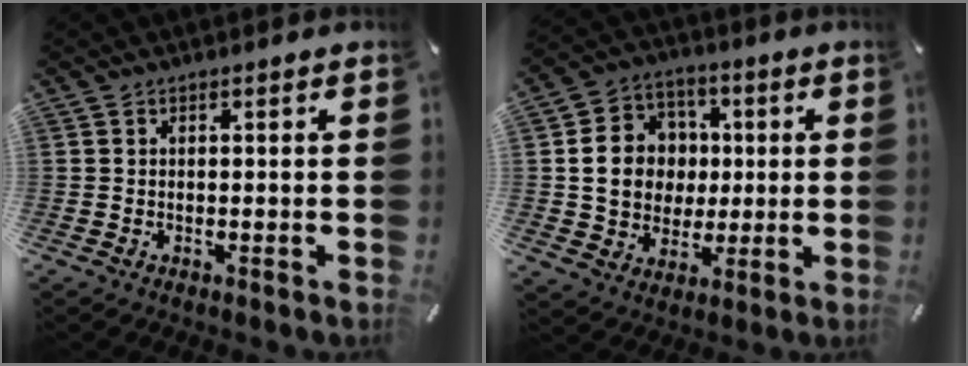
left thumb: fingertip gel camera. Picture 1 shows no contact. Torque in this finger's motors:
{"motor_torque": [1.49, 1.64, 0.88, -0.63, 0.39]}